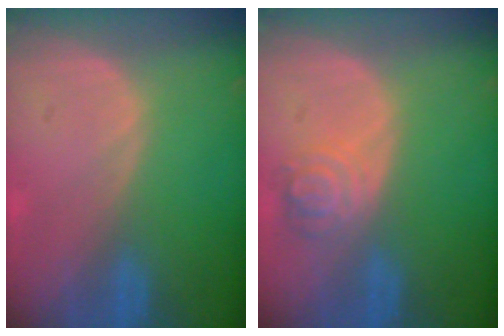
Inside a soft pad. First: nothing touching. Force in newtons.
{"total": 4.5, "press": 4.2, "slide": 1.7}